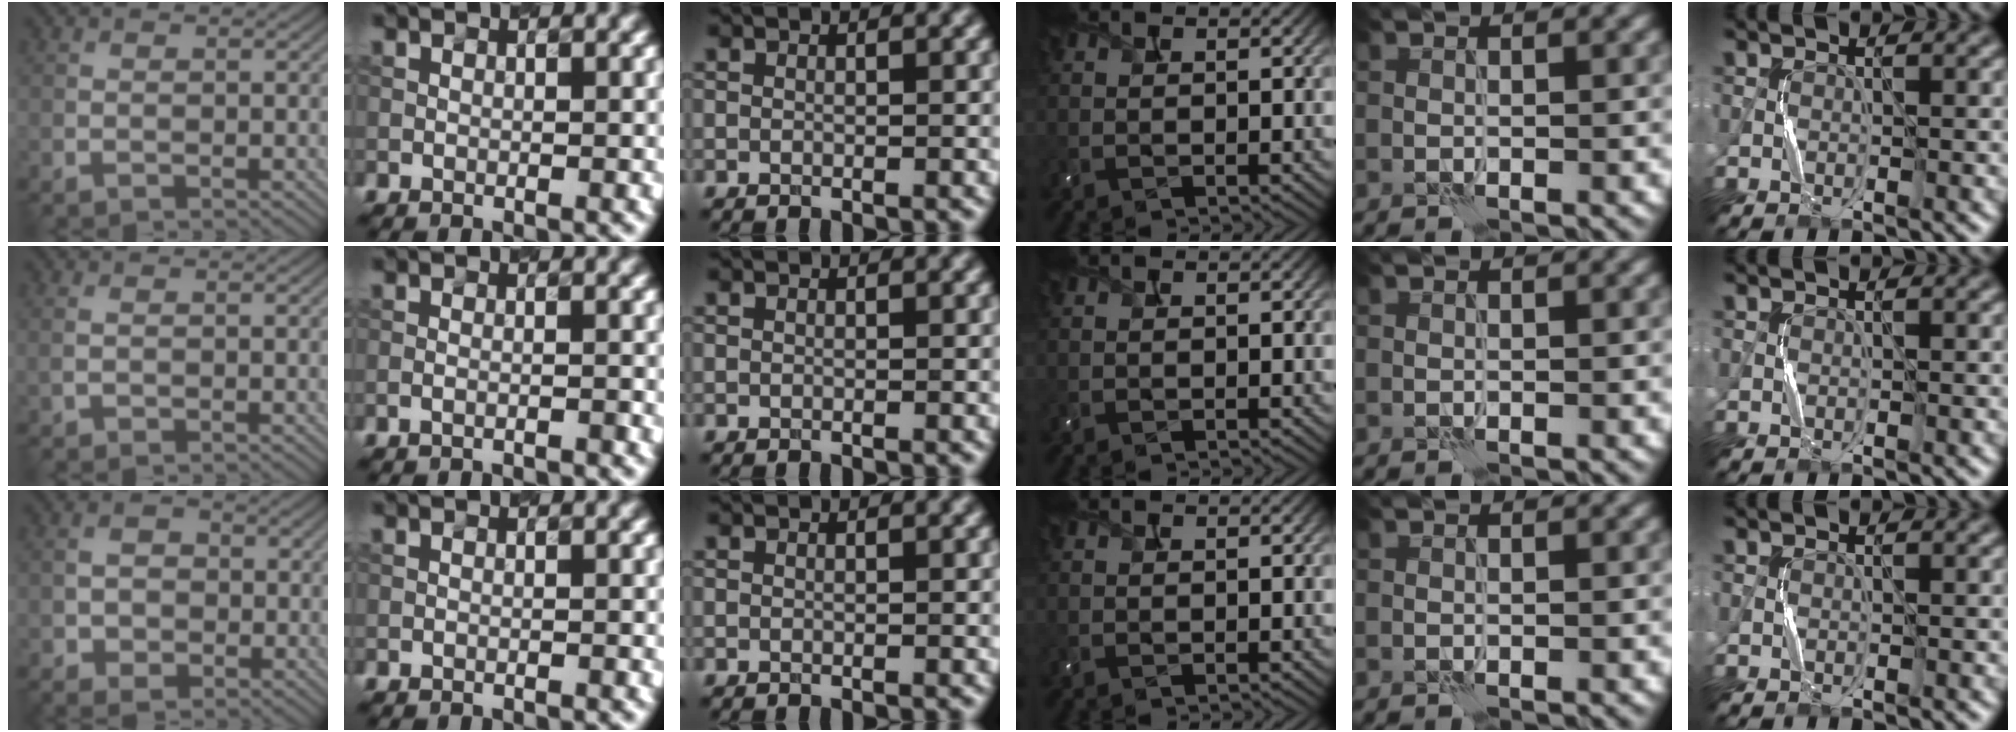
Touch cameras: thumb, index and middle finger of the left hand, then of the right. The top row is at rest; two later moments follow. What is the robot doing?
{"motion": "squeeze", "object": "bubble wrap"}